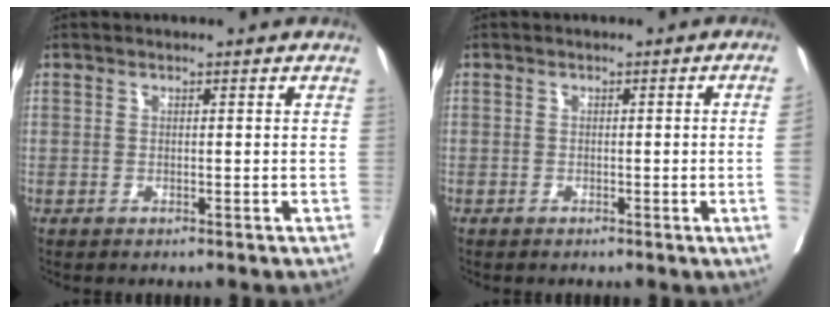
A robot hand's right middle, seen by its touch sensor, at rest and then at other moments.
{"total": 2.6, "force": [-0.4, -0.9, 2.4], "torque": [-0.030, -0.003, -0.005]}